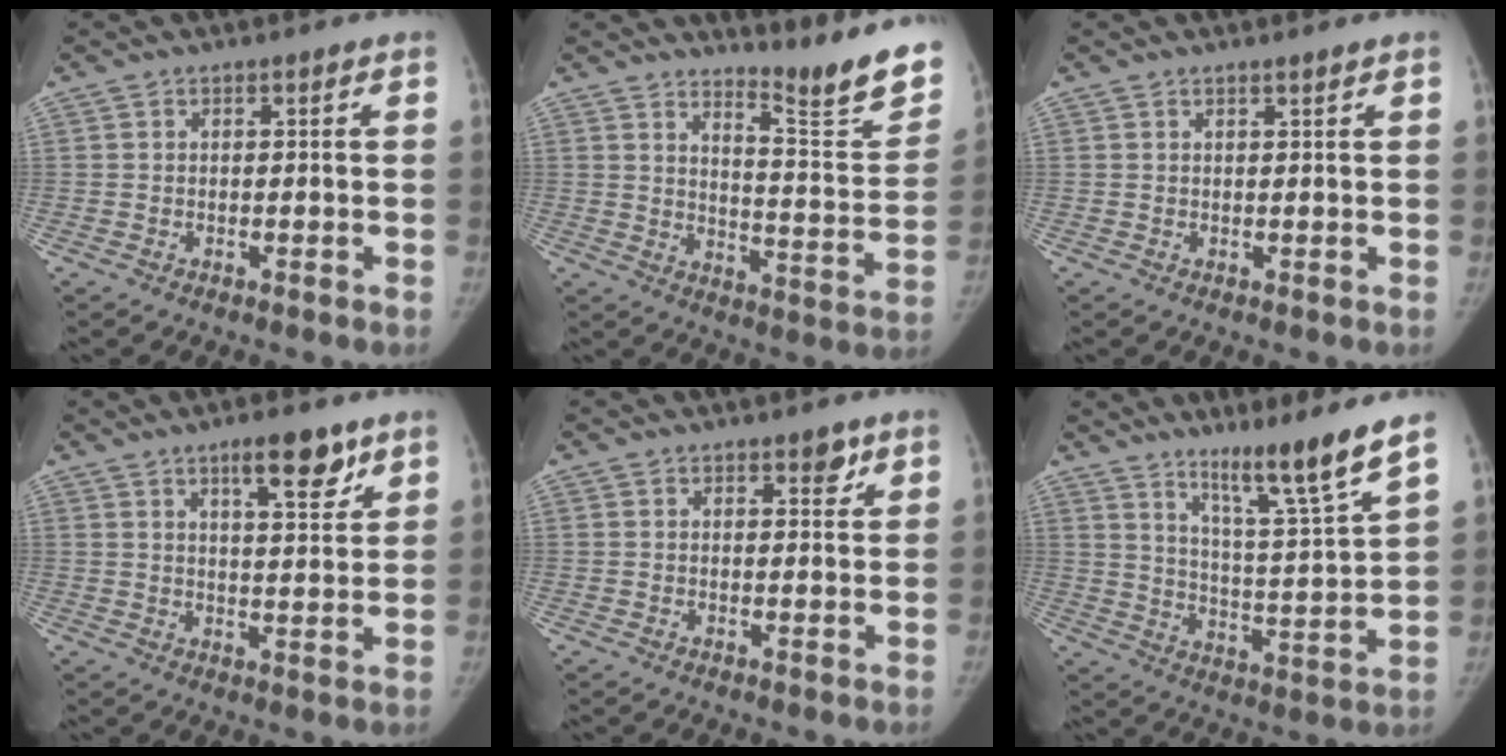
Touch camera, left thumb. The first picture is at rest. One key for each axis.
{"total": 14.8, "fx": 12.6, "fy": 1.5, "fz": 7.5, "tx": -0.083, "ty": -0.136, "tz": 0.171}
{"total": 0.8, "fx": 0.7, "fy": 0.0, "fz": 0.4, "tx": -0.009, "ty": -0.005, "tz": 0.013}
{"total": 8.5, "fx": 5.4, "fy": 2.6, "fz": 6.0, "tx": -0.071, "ty": -0.034, "tz": 0.083}
{"total": 2.4, "fx": 1.6, "fy": 1.2, "fz": 1.4, "tx": -0.004, "ty": -0.008, "tz": 0.021}
{"total": 12.8, "fx": 9.4, "fy": -0.5, "fz": 8.7, "tx": -0.138, "ty": -0.074, "tz": 0.161}